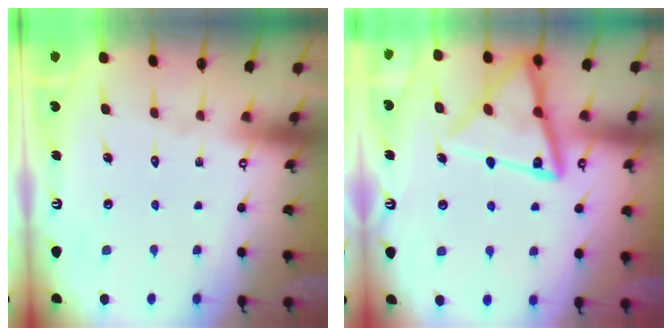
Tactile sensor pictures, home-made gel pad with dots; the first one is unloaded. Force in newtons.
{"total": 17.0, "press": 16.9, "slide": 1.6}